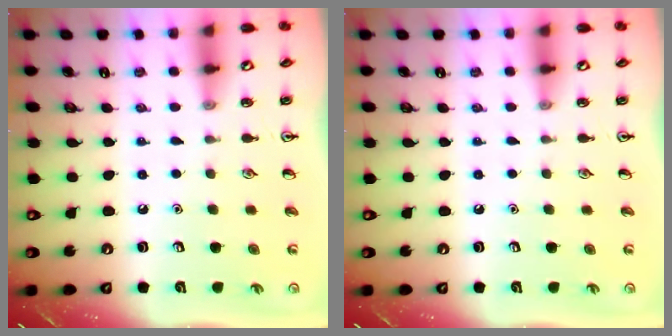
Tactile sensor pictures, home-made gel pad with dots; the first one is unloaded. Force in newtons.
{"total": 0.0}